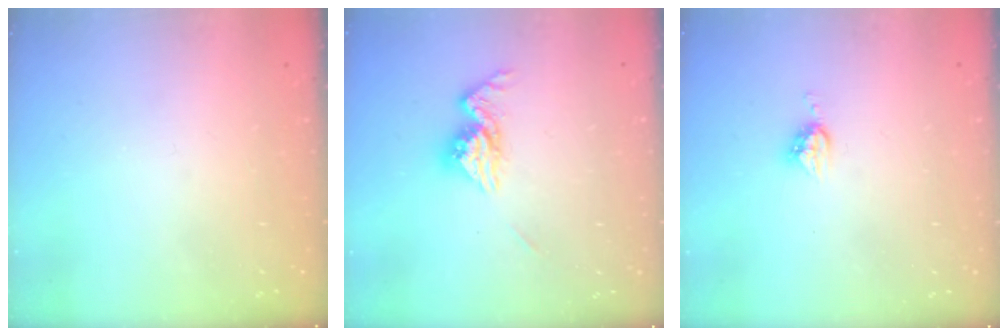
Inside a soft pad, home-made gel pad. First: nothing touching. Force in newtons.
{"total": 10.7, "press": 10.6, "slide": 0.8}
{"total": 5.0, "press": 5.0, "slide": 0.2}